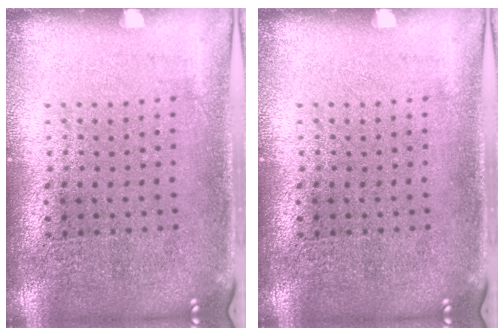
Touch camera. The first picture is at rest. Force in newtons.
{"total": 0.0}